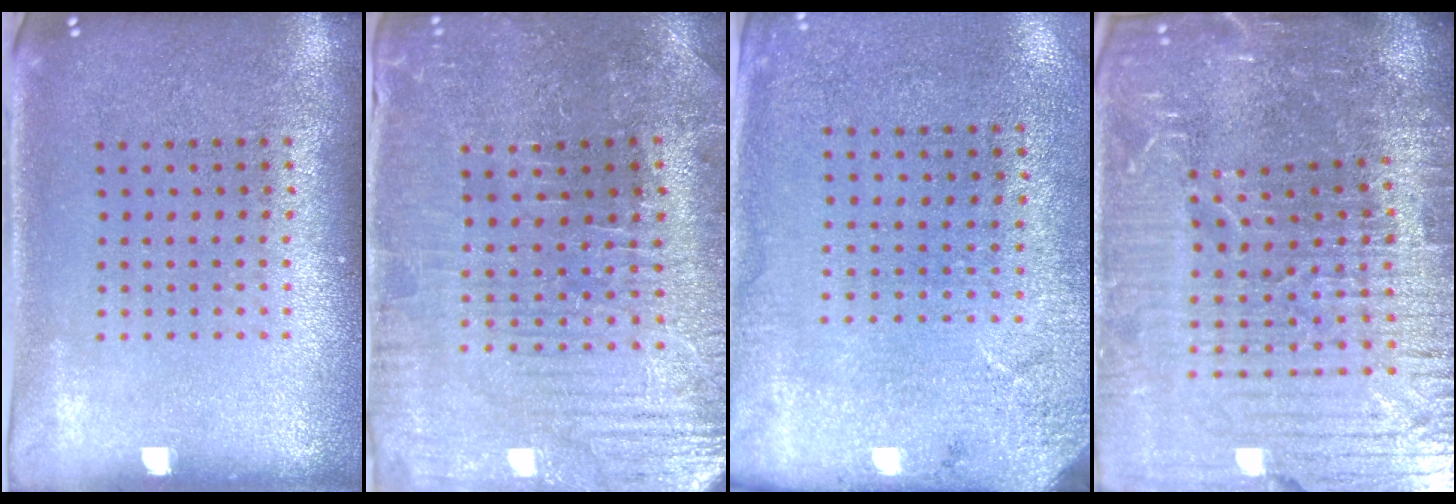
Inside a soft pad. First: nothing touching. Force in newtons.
{"total": 1.8, "press": 1.8, "slide": 0.3}
{"total": 2.7, "press": 2.2, "slide": 1.6}
{"total": 7.0, "press": 6.1, "slide": 3.4}